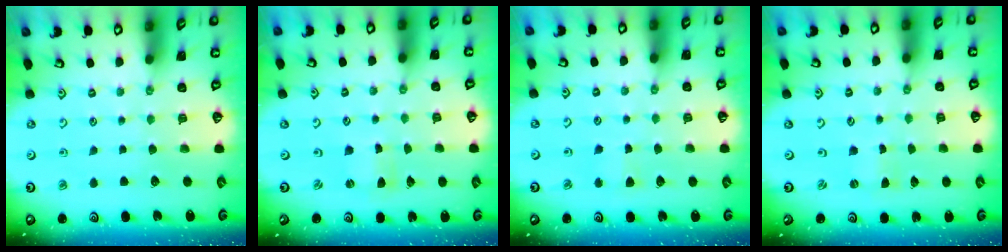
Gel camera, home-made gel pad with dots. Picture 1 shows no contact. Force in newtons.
{"total": 0.0}
{"total": 3.8, "press": 3.8, "slide": 0.5}
{"total": 0.0}